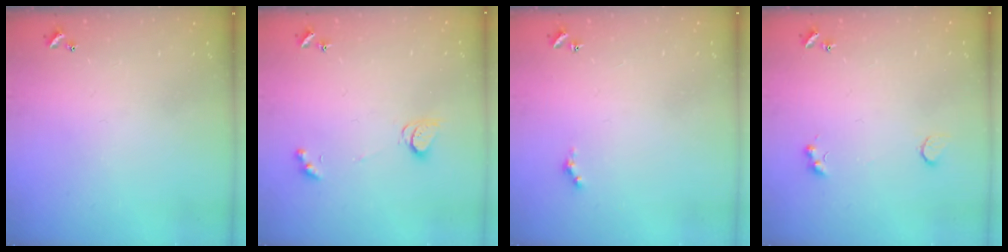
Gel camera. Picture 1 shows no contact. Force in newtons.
{"total": 2.5, "press": 2.5, "slide": 0.4}
{"total": 1.4, "press": 1.3, "slide": 0.4}
{"total": 1.8, "press": 1.5, "slide": 1.0}